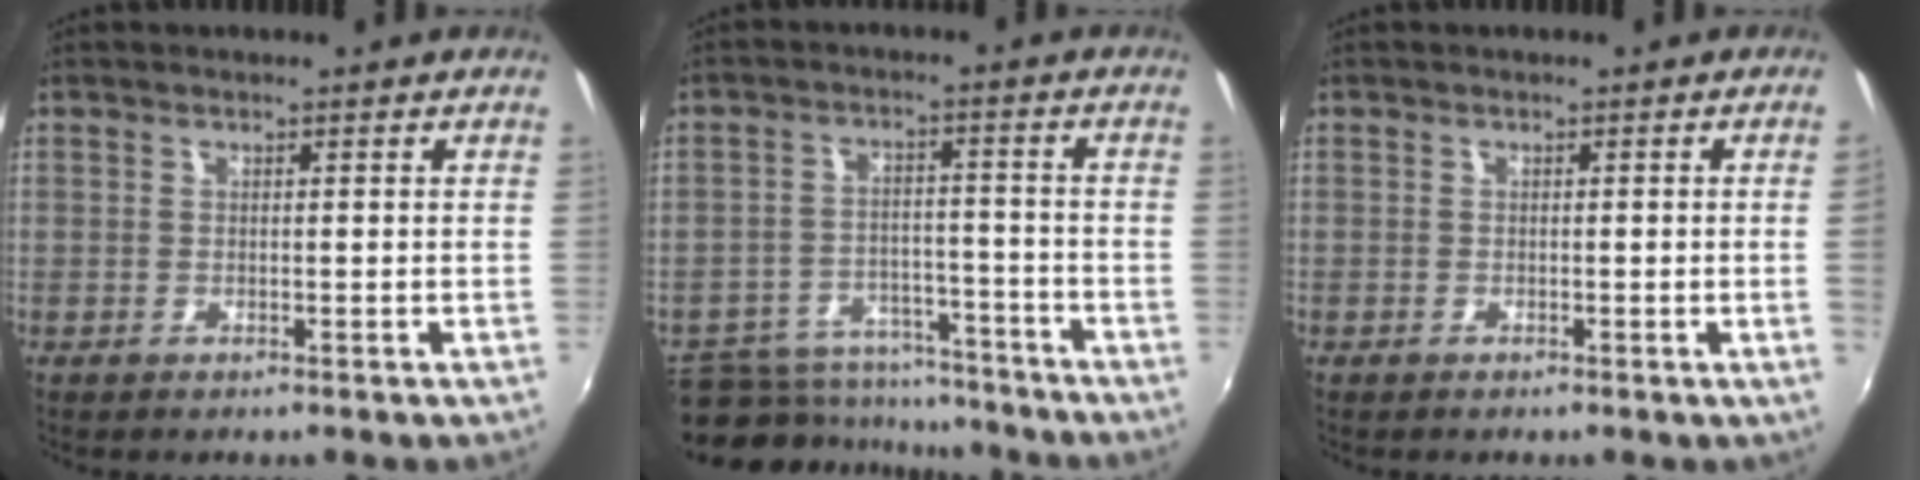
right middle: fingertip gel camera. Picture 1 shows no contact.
{"total": 12.8, "force": [-10.7, 6.3, 3.2], "torque": [-0.080, 0.022, -0.145]}
{"total": 1.7, "force": [0.0, -1.1, 1.4], "torque": [-0.013, -0.013, 0.003]}